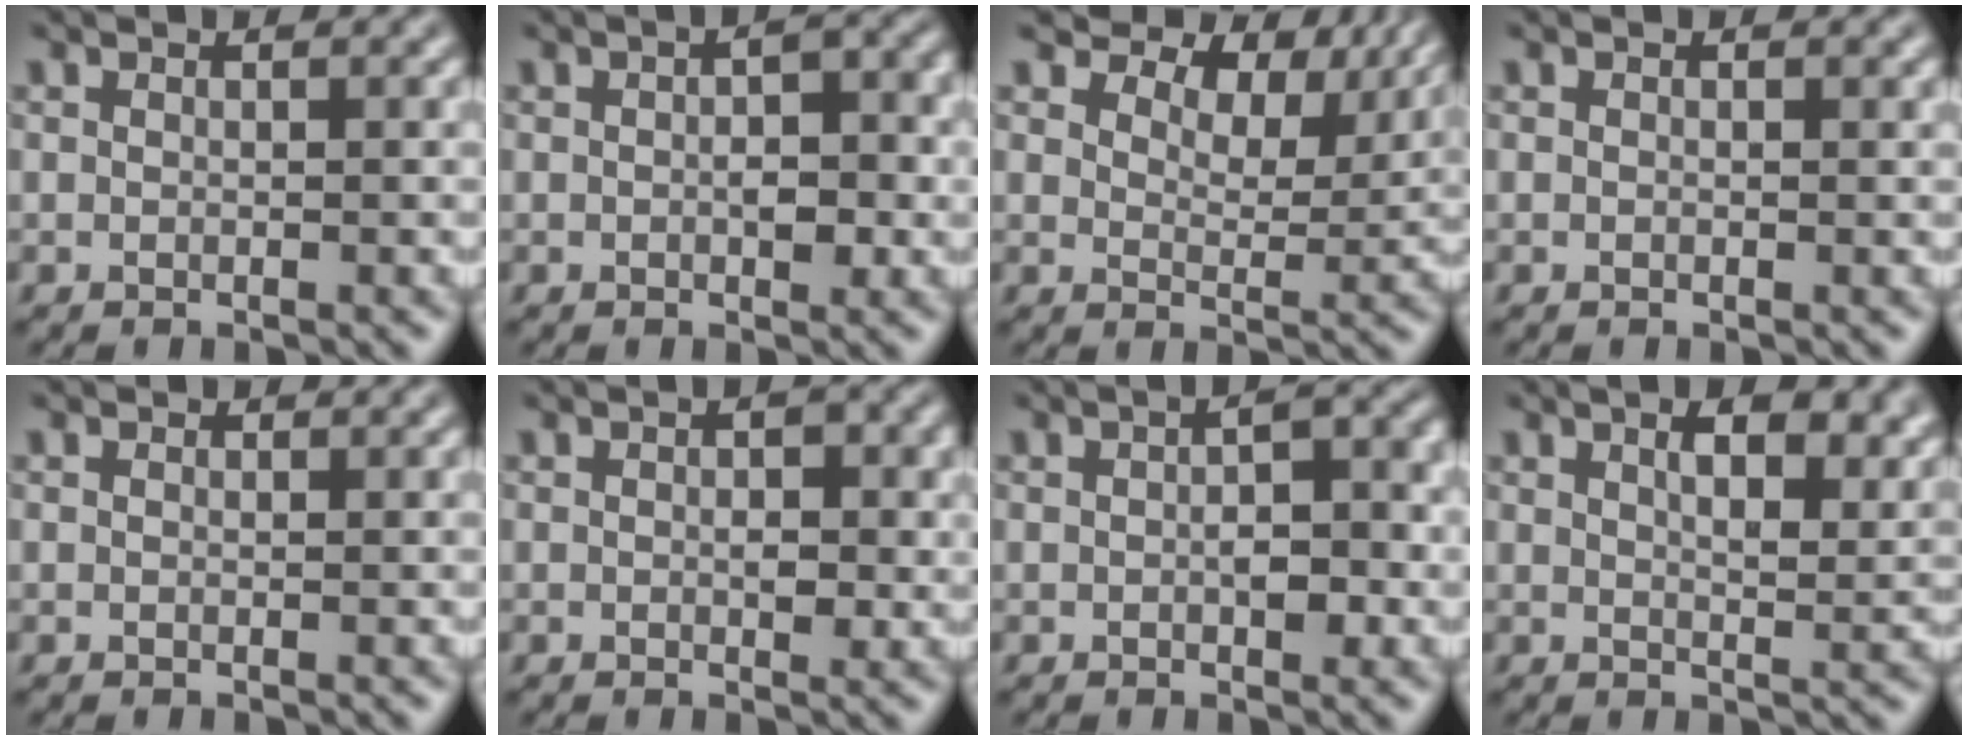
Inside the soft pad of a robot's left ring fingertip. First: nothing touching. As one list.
[{"total": 3.4, "force": [-0.2, 1.6, 2.9], "torque": [-0.042, 0.009, 0.000]}, {"total": 9.4, "force": [6.9, 4.5, 4.6], "torque": [-0.088, 0.017, 0.098]}, {"total": 0.0}, {"total": 0.7, "force": [0.2, 0.5, 0.4], "torque": [-0.003, 0.005, -0.006]}, {"total": 2.5, "force": [0.0, 1.3, 2.1], "torque": [-0.026, 0.006, 0.006]}, {"total": 3.8, "force": [-0.2, 1.7, 3.4], "torque": [-0.053, 0.014, 0.001]}, {"total": 5.8, "force": [3.2, 2.3, 4.3], "torque": [-0.046, 0.023, 0.034]}]